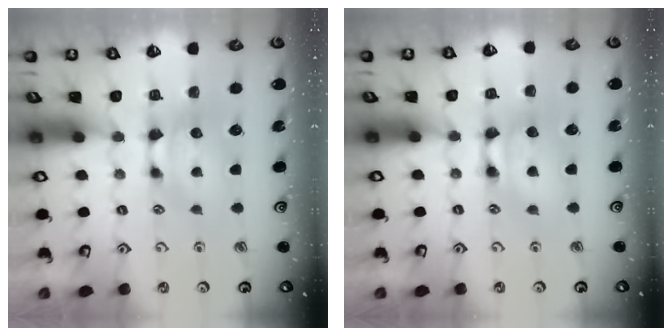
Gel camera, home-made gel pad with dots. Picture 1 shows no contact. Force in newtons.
{"total": 2.0, "press": 2.0, "slide": 0.1}